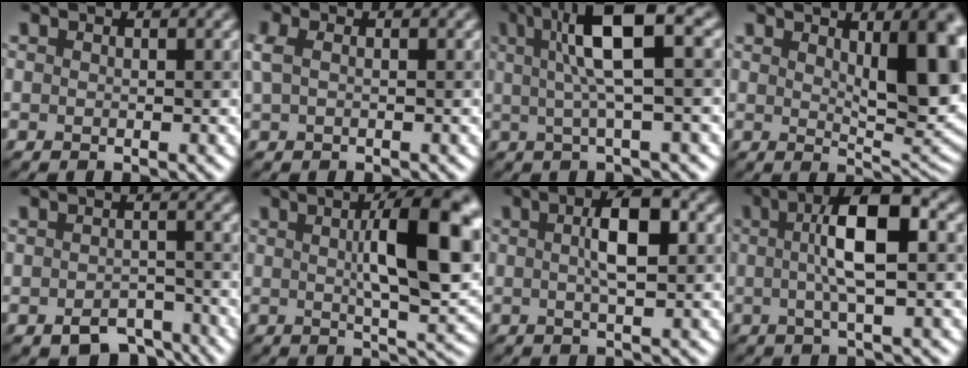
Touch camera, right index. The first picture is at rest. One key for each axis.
{"total": 1.4, "fx": 0.4, "fy": 0.6, "fz": 1.1, "tx": -0.028, "ty": 0.008, "tz": 0.003}
{"total": 7.3, "fx": 1.9, "fy": 1.7, "fz": 6.9, "tx": -0.108, "ty": 0.019, "tz": 0.026}
{"total": 9.2, "fx": 2.4, "fy": 3.1, "fz": 8.4, "tx": -0.110, "ty": -0.005, "tz": 0.043}
{"total": 3.6, "fx": -2.5, "fy": 1.9, "fz": 1.7, "tx": -0.027, "ty": -0.002, "tz": -0.042}
{"total": 11.3, "fx": 2.1, "fy": 3.1, "fz": 10.7, "tx": -0.141, "ty": 0.007, "tz": 0.034}
{"total": 4.2, "fx": 0.7, "fy": 1.0, "fz": 4.0, "tx": -0.069, "ty": 0.013, "tz": 0.006}
{"total": 6.5, "fx": 0.8, "fy": 1.5, "fz": 6.3, "tx": -0.103, "ty": 0.018, "tz": 0.005}